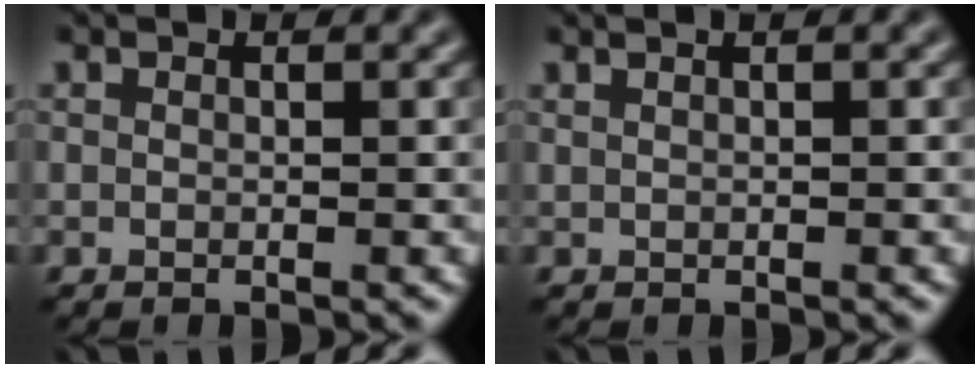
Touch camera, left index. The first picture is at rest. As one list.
[{"total": 2.0, "force": [1.1, 1.0, 1.3], "torque": [-0.005, 0.001, -0.004]}]